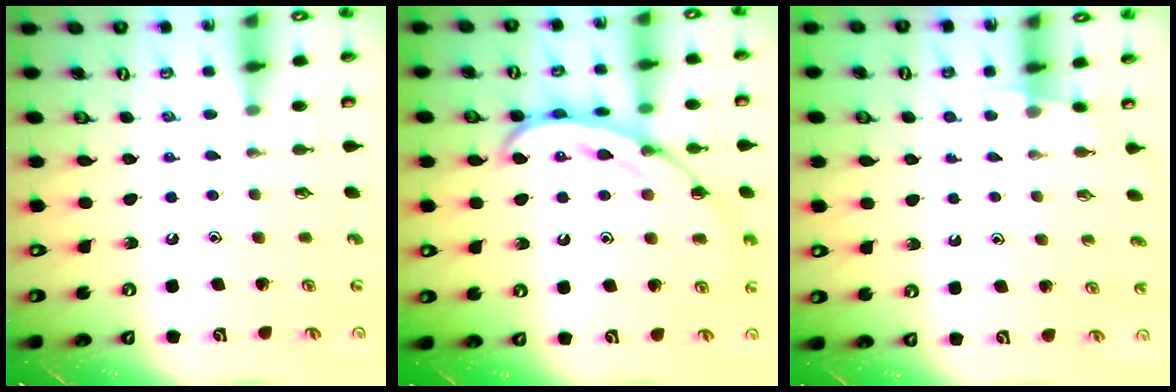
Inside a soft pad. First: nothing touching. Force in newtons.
{"total": 15.7, "press": 15.7, "slide": 0.7}
{"total": 2.7, "press": 2.7, "slide": 0.1}